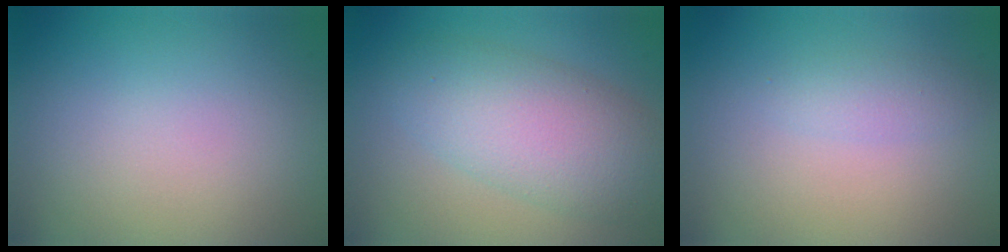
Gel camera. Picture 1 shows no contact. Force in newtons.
{"total": 6.6, "press": 6.6, "slide": 0.2}
{"total": 1.4, "press": 1.4, "slide": 0.1}